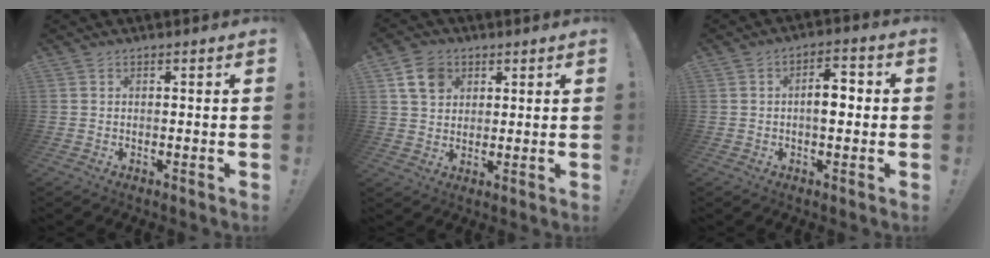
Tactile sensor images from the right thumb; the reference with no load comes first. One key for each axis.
{"total": 8.2, "fx": 3.8, "fy": 6.1, "fz": 3.8, "tx": -0.057, "ty": -0.007, "tz": 0.076}
{"total": 7.0, "fx": -0.5, "fy": 3.7, "fz": 6.0, "tx": -0.088, "ty": 0.014, "tz": -0.012}